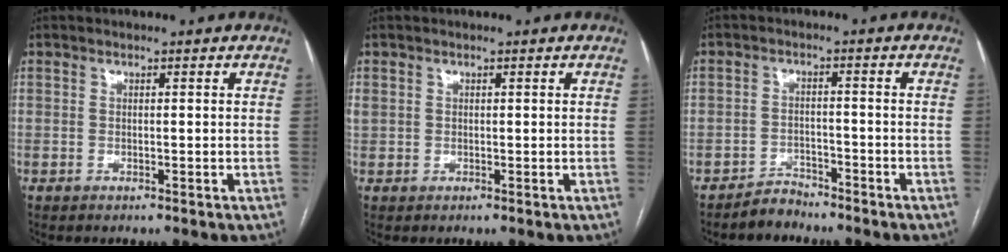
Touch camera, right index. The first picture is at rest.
{"total": 1.9, "force": [0.5, 1.6, 0.8], "torque": [-0.033, 0.019, 0.017]}
{"total": 3.1, "force": [-2.9, 1.1, -0.2], "torque": [0.006, 0.000, -0.050]}